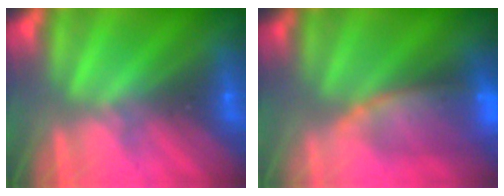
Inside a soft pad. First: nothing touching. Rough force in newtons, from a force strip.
{"total": 8.0}